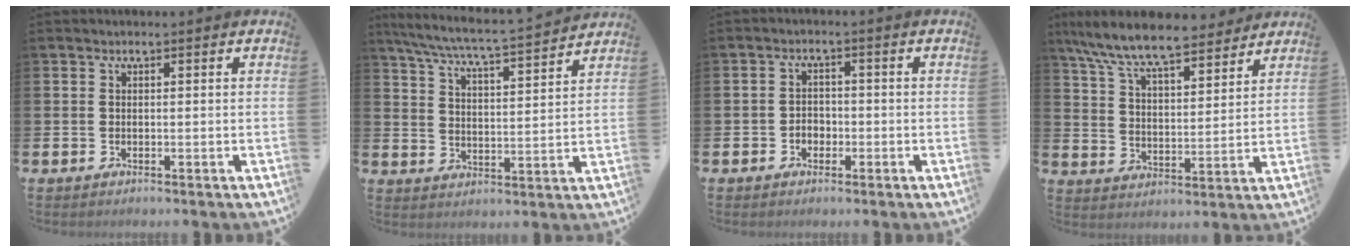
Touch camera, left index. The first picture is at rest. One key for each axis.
{"total": 6.6, "fx": 6.2, "fy": -0.1, "fz": 2.1, "tx": -0.068, "ty": -0.048, "tz": 0.106}
{"total": 2.1, "fx": -0.9, "fy": 1.8, "fz": 0.8, "tx": -0.015, "ty": 0.003, "tz": -0.020}
{"total": 9.2, "fx": 8.4, "fy": 1.5, "fz": 3.4, "tx": -0.106, "ty": -0.045, "tz": 0.149}